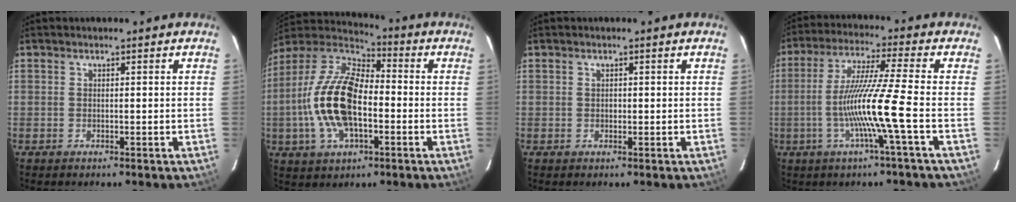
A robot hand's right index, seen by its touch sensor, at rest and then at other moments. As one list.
[{"total": 18.3, "force": [-3.2, 9.1, 15.5], "torque": [-0.323, 0.004, -0.065]}, {"total": 0.5, "force": [0.3, 0.4, 0.3], "torque": [-0.002, 0.002, 0.006]}, {"total": 12.1, "force": [-3.5, -2.2, 11.4], "torque": [-0.214, -0.007, -0.065]}]